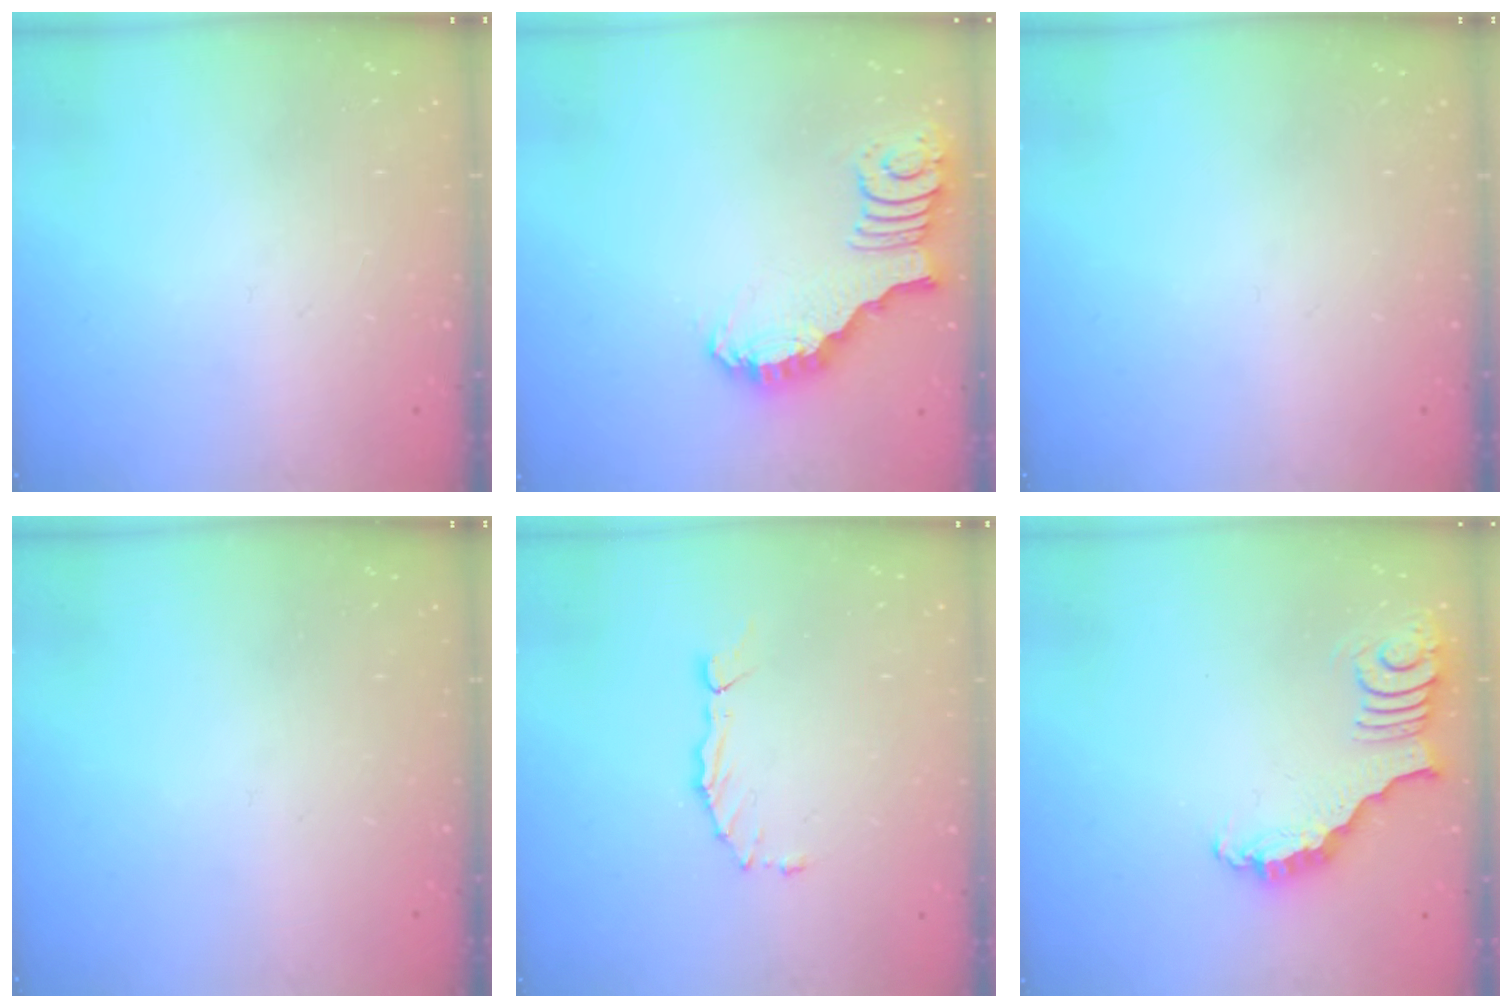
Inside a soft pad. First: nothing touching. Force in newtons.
{"total": 2.7, "press": 2.7, "slide": 0.1}
{"total": 0.0}
{"total": 0.0}
{"total": 1.6, "press": 1.6, "slide": 0.3}
{"total": 3.5, "press": 3.5, "slide": 0.7}